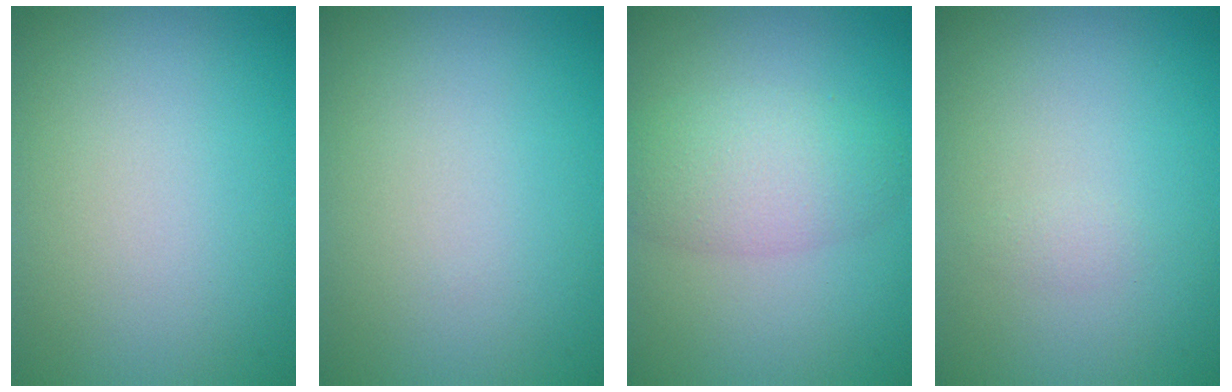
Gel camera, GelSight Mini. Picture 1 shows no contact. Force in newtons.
{"total": 0.0}
{"total": 4.2, "press": 4.2, "slide": 0.2}
{"total": 0.5, "press": 0.5, "slide": 0.1}